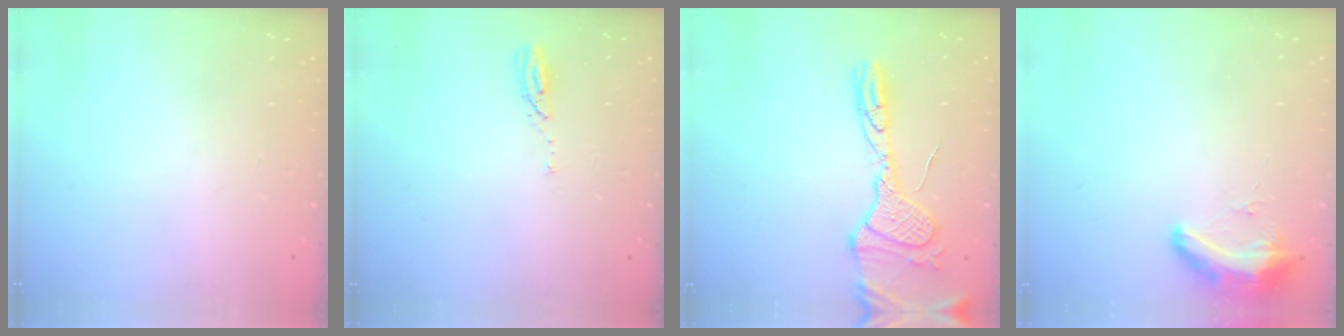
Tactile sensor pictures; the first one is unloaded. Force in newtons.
{"total": 3.0, "press": 2.9, "slide": 0.3}
{"total": 17.0, "press": 17.0, "slide": 1.6}
{"total": 9.1, "press": 8.9, "slide": 1.9}